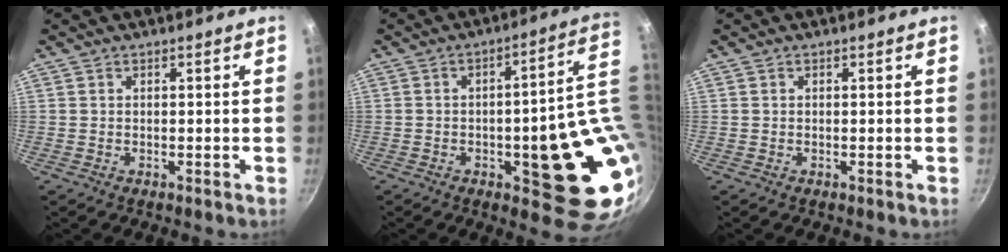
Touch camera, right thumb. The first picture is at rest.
{"total": 19.2, "force": [-0.3, 6.0, 18.3], "torque": [-0.180, -0.006, 0.005]}
{"total": 0.0}